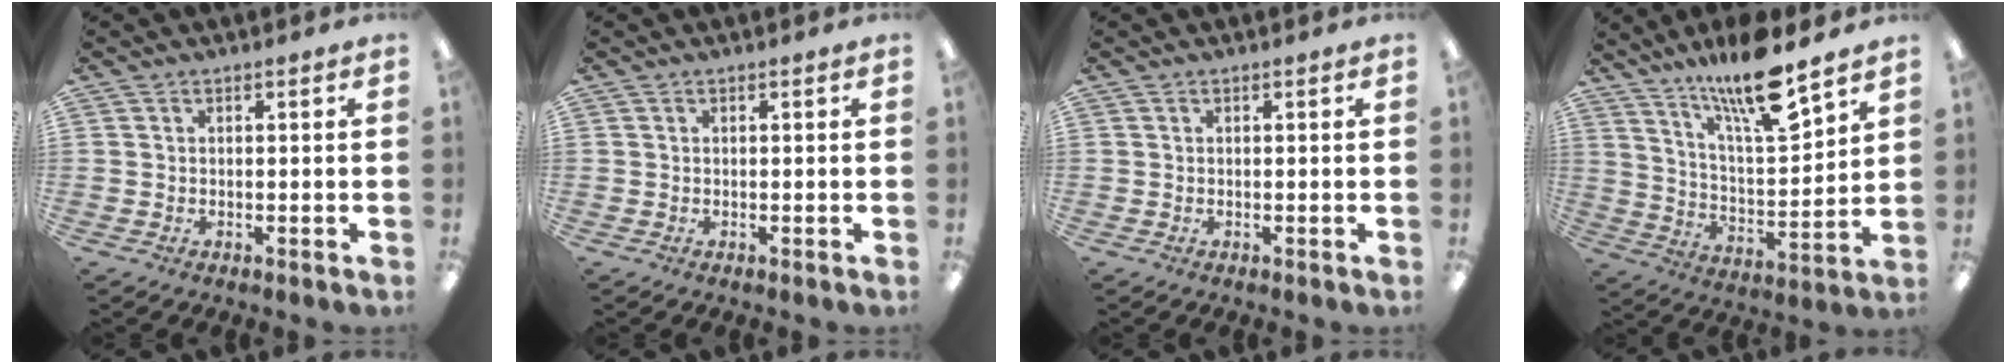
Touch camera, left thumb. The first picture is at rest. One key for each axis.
{"total": 0.0}
{"total": 0.0}
{"total": 16.3, "fx": 12.9, "fy": 3.0, "fz": 9.4, "tx": -0.162, "ty": -0.083, "tz": 0.213}